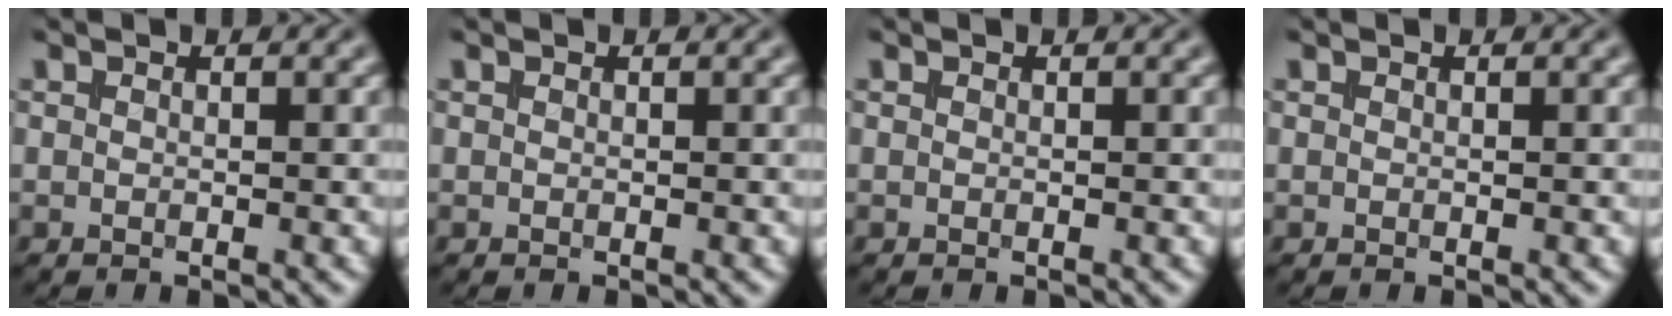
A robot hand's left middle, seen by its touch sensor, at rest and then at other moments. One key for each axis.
{"total": 0.0}
{"total": 0.0}
{"total": 0.0}